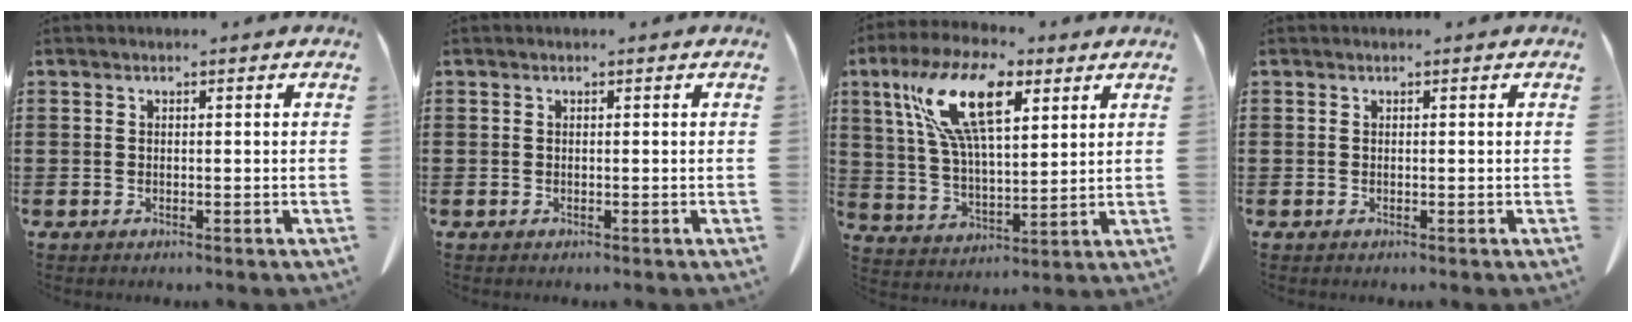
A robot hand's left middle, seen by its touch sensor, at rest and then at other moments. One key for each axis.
{"total": 0.0}
{"total": 14.2, "fx": 7.2, "fy": 5.6, "fz": 10.9, "tx": -0.235, "ty": -0.001, "tz": 0.127}
{"total": 0.0}